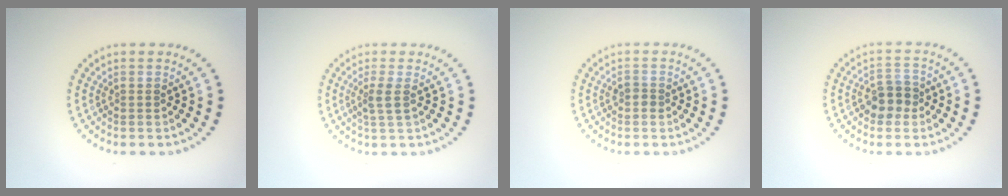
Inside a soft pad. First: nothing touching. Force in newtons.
{"total": 1.6, "press": 1.3, "slide": 0.9}
{"total": 1.0, "press": 0.9, "slide": 0.3}
{"total": 2.7, "press": 2.5, "slide": 0.9}